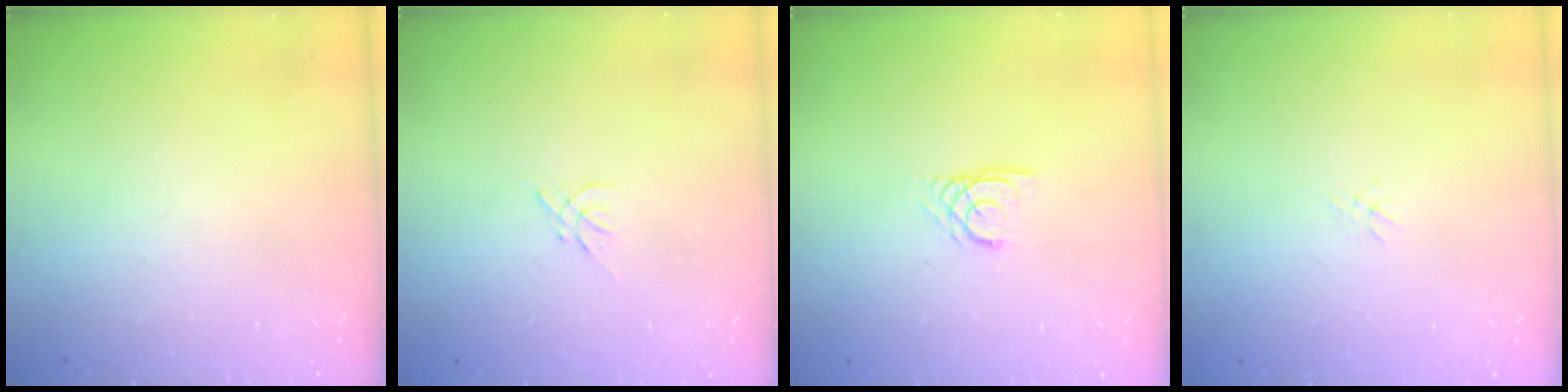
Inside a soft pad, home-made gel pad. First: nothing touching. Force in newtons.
{"total": 0.0}
{"total": 2.4, "press": 2.4, "slide": 0.2}
{"total": 1.2, "press": 1.1, "slide": 0.3}